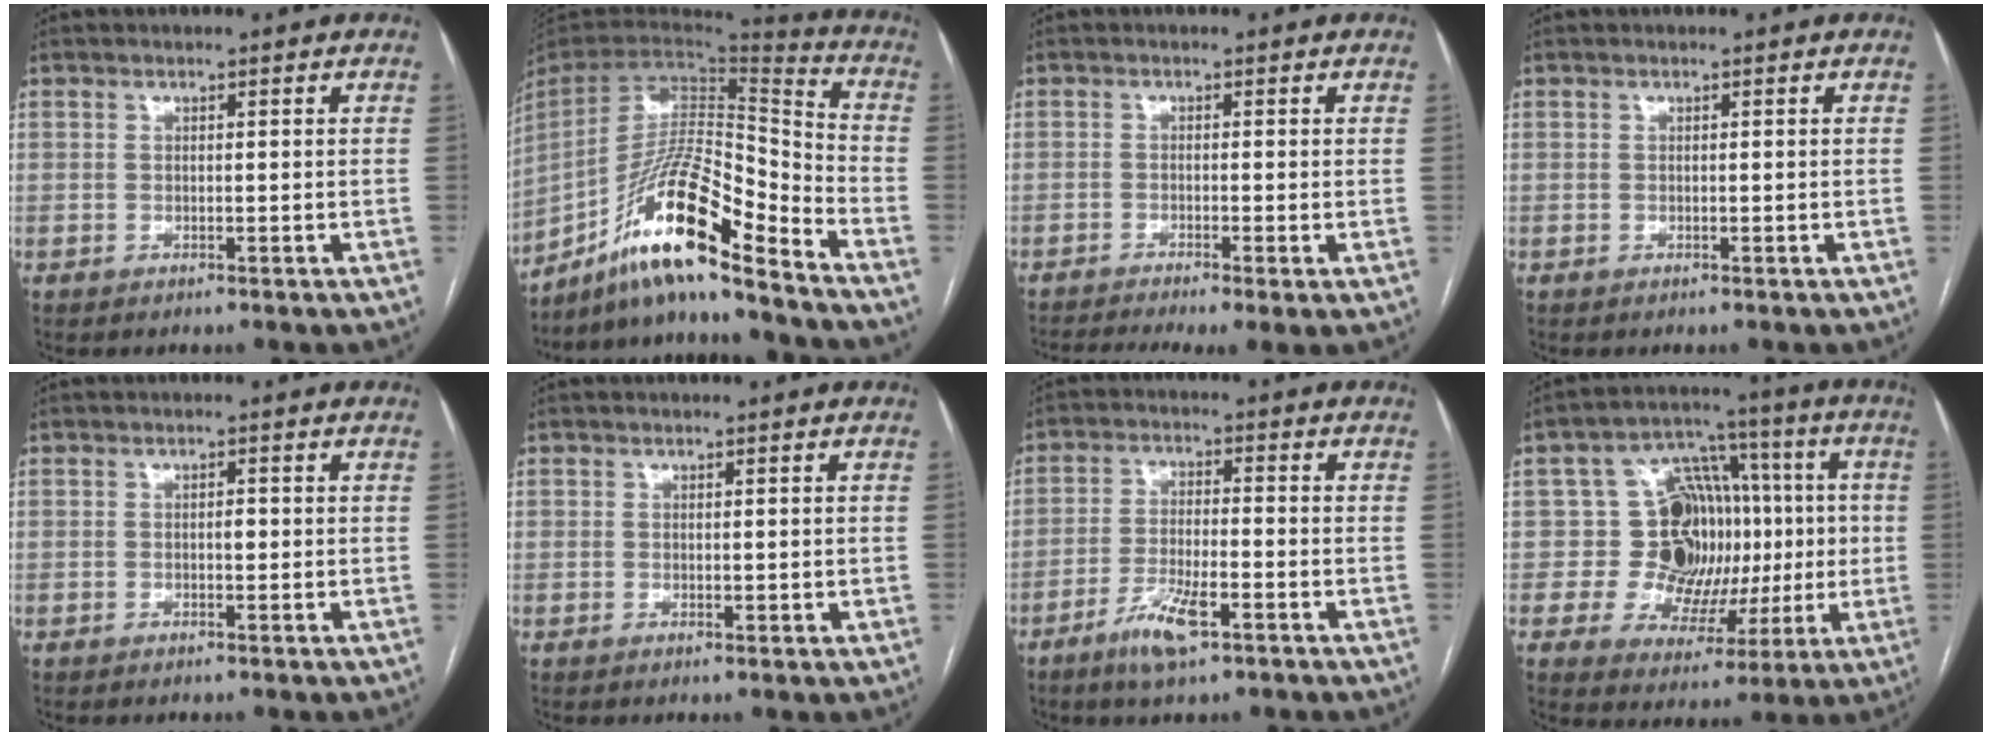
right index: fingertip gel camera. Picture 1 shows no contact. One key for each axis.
{"total": 18.2, "fx": -13.4, "fy": 1.3, "fz": 12.2, "tx": -0.245, "ty": 0.005, "tz": -0.245}
{"total": 7.8, "fx": -5.5, "fy": 0.7, "fz": 5.4, "tx": -0.081, "ty": -0.010, "tz": -0.089}
{"total": 0.0}
{"total": 1.1, "fx": -0.1, "fy": 0.5, "fz": 1.0, "tx": -0.013, "ty": 0.002, "tz": -0.002}
{"total": 1.1, "fx": 0.1, "fy": 0.8, "fz": 0.8, "tx": -0.007, "ty": 0.002, "tz": 0.003}
{"total": 7.2, "fx": -4.1, "fy": 1.5, "fz": 5.7, "tx": -0.114, "ty": -0.009, "tz": -0.072}
{"total": 14.3, "fx": 0.5, "fy": 11.3, "fz": 8.7, "tx": -0.104, "ty": 0.049, "tz": 0.025}